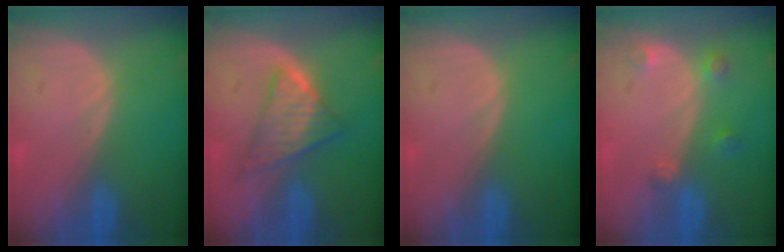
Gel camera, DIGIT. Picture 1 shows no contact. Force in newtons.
{"total": 6.2, "press": 5.8, "slide": 2.1}
{"total": 0.0}
{"total": 2.6, "press": 2.6, "slide": 0.5}